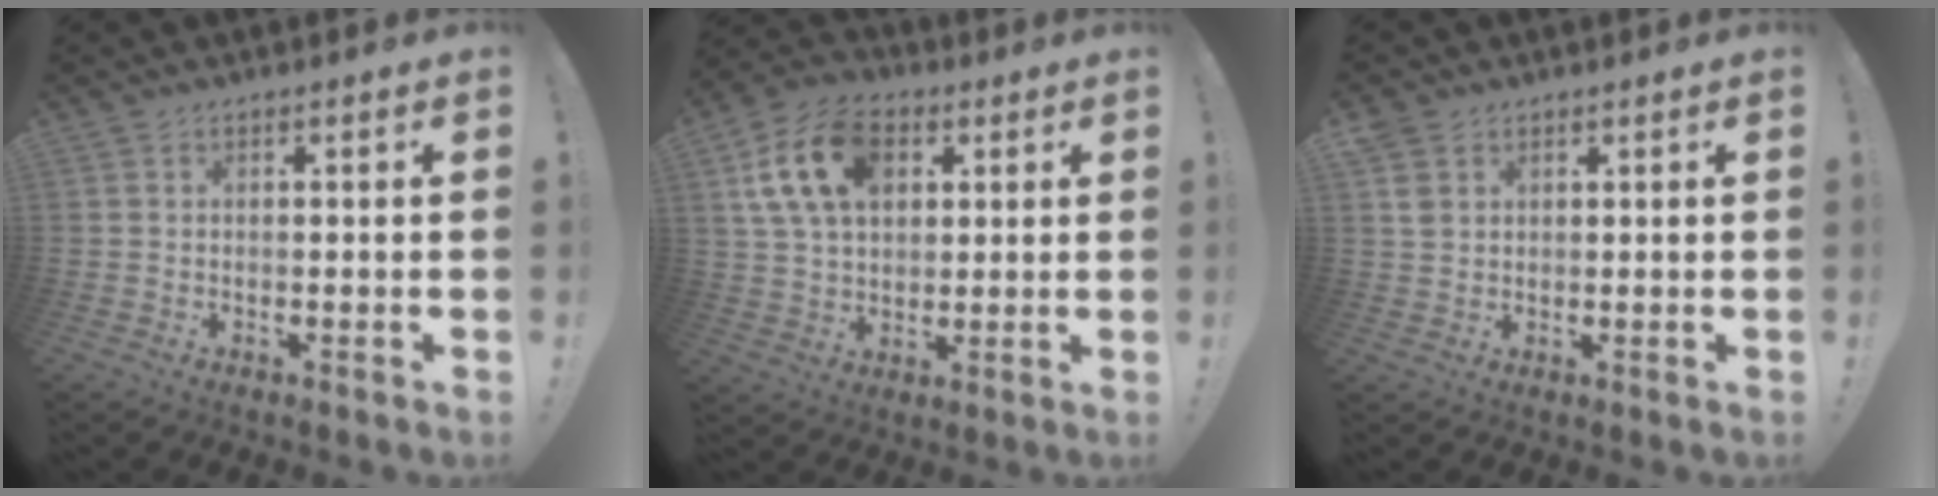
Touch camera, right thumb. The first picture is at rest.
{"total": 16.8, "force": [6.2, 11.5, 10.6], "torque": [-0.176, -0.007, 0.120]}
{"total": 4.4, "force": [2.1, 3.5, 1.6], "torque": [-0.020, -0.003, 0.041]}